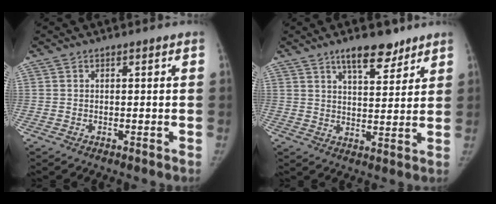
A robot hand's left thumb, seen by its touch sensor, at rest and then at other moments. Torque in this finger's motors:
{"motor_torque": [0.28, -0.18, 1.07, -0.69, 0.05]}